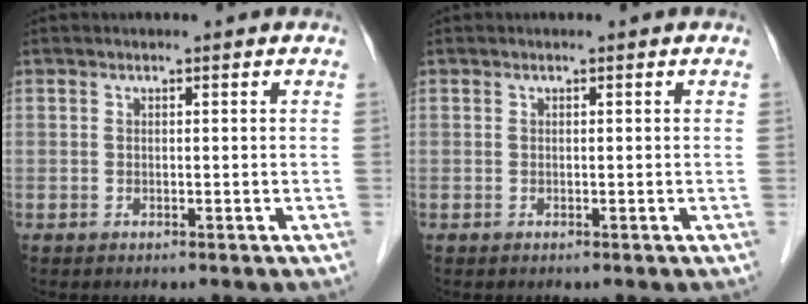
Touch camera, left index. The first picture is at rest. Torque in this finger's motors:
{"motor_torque": [0.00, 0.00, 0.00, 0.00]}